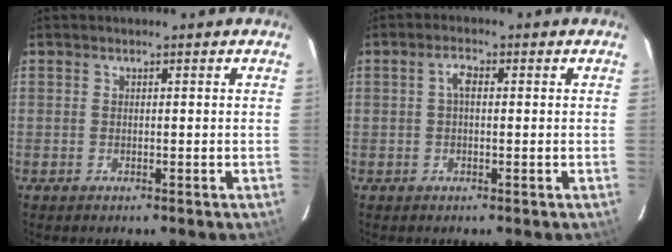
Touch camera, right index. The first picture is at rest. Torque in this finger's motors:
{"motor_torque": [0.33, -0.01, 0.24, 0.04]}